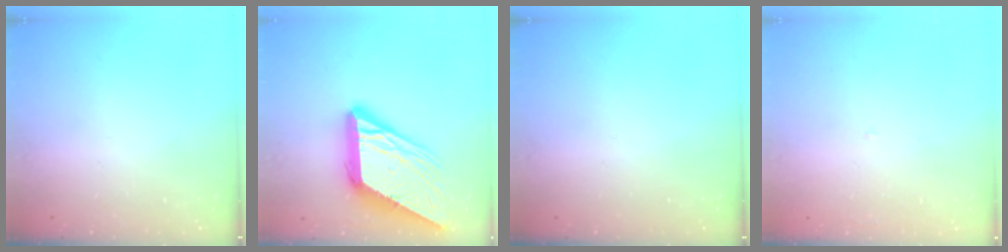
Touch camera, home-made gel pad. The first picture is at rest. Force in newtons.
{"total": 19.3, "press": 19.2, "slide": 2.3}
{"total": 0.0}
{"total": 2.0, "press": 2.0, "slide": 0.1}